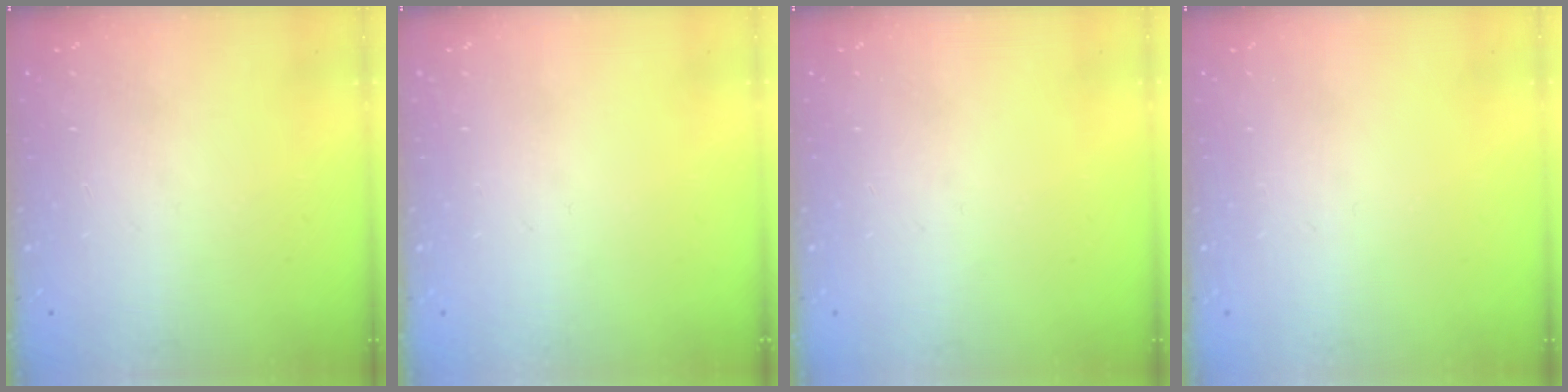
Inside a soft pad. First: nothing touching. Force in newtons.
{"total": 0.0}
{"total": 0.0}
{"total": 0.0}